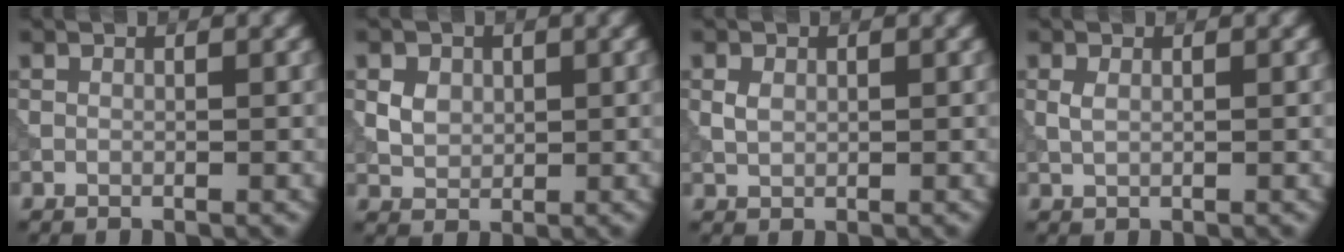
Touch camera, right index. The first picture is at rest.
{"total": 3.1, "force": [1.0, 2.4, 1.6], "torque": [-0.038, 0.005, 0.022]}
{"total": 1.3, "force": [0.3, 1.0, 0.8], "torque": [-0.017, 0.001, 0.007]}
{"total": 1.0, "force": [0.3, 0.5, 0.8], "torque": [-0.021, -0.001, 0.007]}